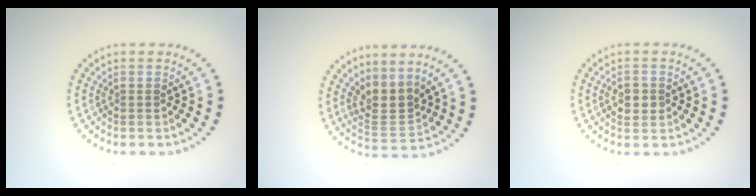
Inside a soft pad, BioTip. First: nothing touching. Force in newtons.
{"total": 3.0, "press": 2.3, "slide": 1.9}
{"total": 2.4, "press": 2.4, "slide": 0.0}